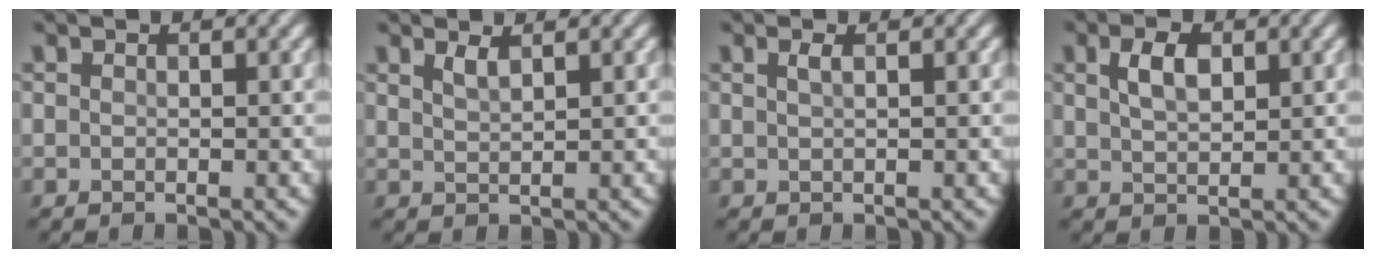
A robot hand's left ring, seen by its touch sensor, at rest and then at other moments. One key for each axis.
{"total": 1.4, "fx": 1.0, "fy": 0.4, "fz": 0.9, "tx": -0.015, "ty": 0.001, "tz": 0.018}
{"total": 1.0, "fx": 0.4, "fy": 0.3, "fz": 0.9, "tx": -0.015, "ty": 0.003, "tz": 0.007}
{"total": 2.8, "fx": 1.1, "fy": 1.4, "fz": 2.2, "tx": -0.046, "ty": 0.003, "tz": 0.024}